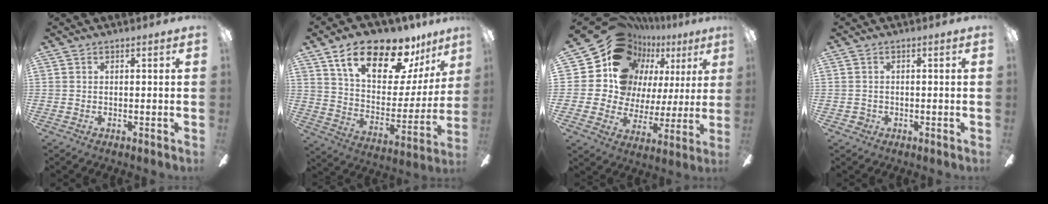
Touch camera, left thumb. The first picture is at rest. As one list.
[{"total": 22.2, "force": [15.1, 9.6, 13.1], "torque": [-0.213, -0.088, 0.259]}, {"total": 19.1, "force": [12.3, 13.0, 6.7], "torque": [-0.129, -0.080, 0.247]}, {"total": 1.6, "force": [-0.5, 1.4, 0.4], "torque": [-0.008, 0.006, -0.012]}]